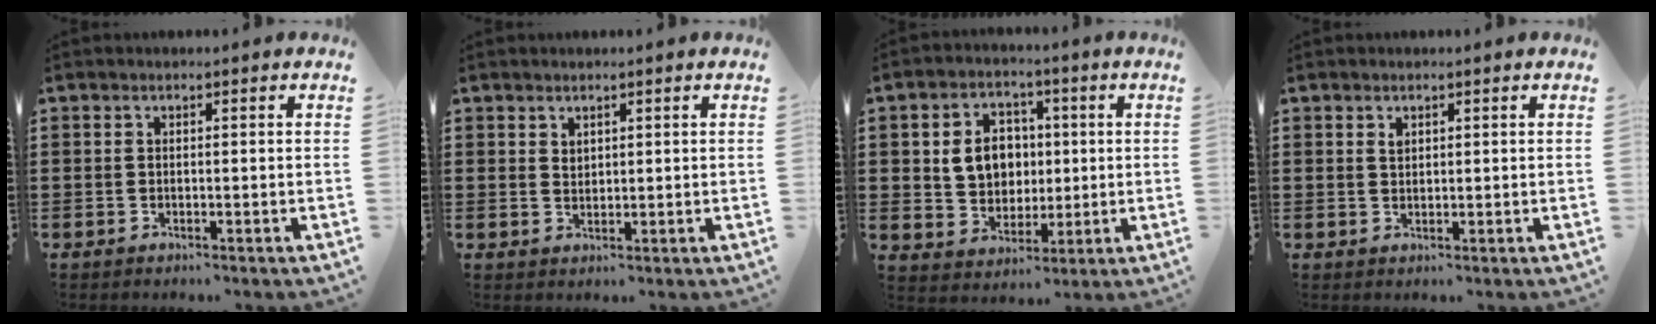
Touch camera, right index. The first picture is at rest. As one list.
[{"total": 1.5, "force": [1.3, 0.7, 0.2], "torque": [-0.004, 0.002, 0.025]}, {"total": 7.3, "force": [1.0, 6.2, 3.7], "torque": [-0.078, 0.015, 0.015]}, {"total": 1.0, "force": [0.6, 0.6, 0.5], "torque": [-0.011, 0.004, 0.011]}]